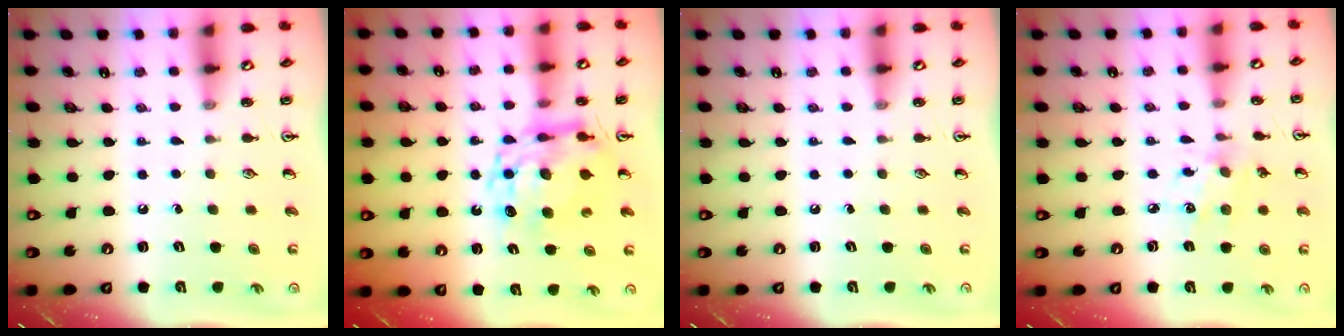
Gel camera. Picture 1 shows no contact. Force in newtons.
{"total": 13.2, "press": 13.2, "slide": 1.0}
{"total": 0.0}
{"total": 6.3, "press": 6.3, "slide": 0.6}